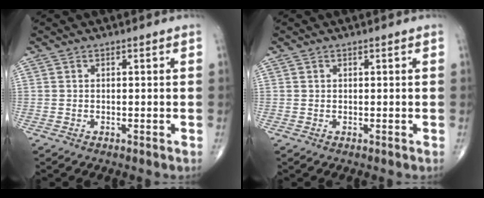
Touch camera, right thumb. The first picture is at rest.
{"total": 0.0}